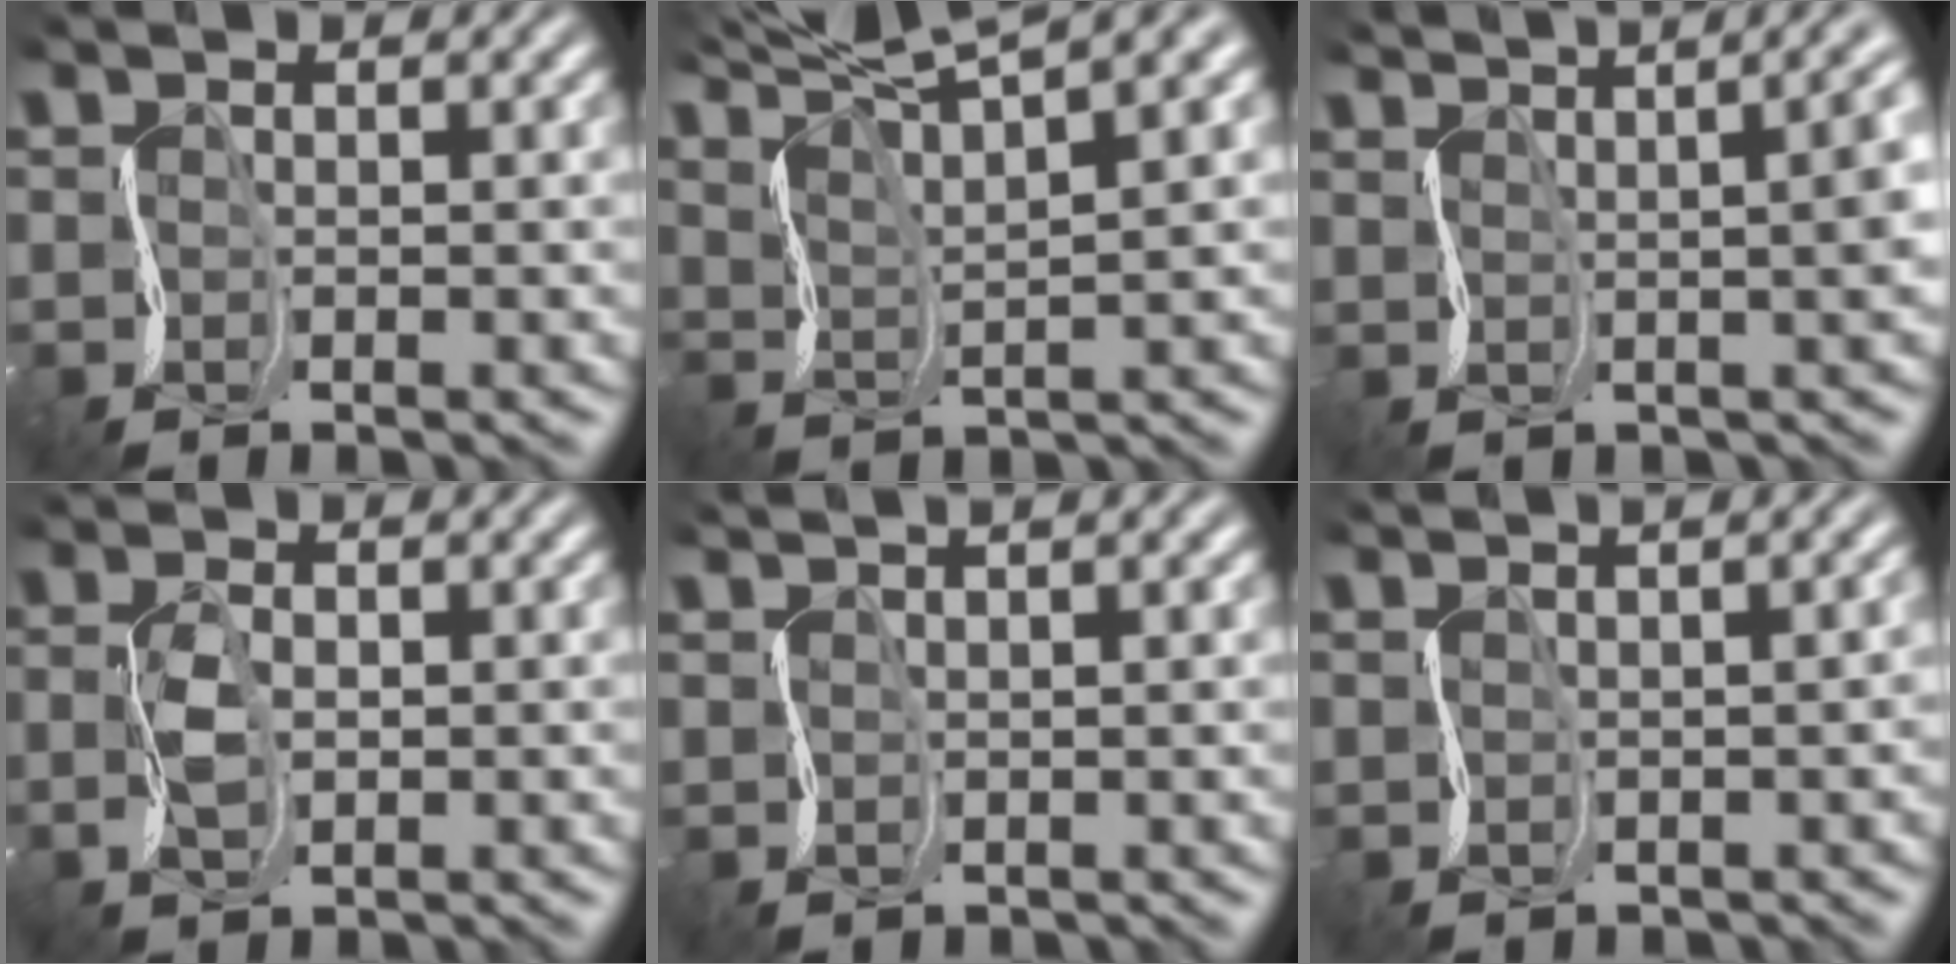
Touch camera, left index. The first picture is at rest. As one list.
[{"total": 8.3, "force": [7.8, 0.1, 2.8], "torque": [-0.070, 0.028, 0.122]}, {"total": 10.3, "force": [3.4, 4.8, 8.4], "torque": [-0.049, 0.069, 0.018]}, {"total": 1.3, "force": [0.0, 0.8, 1.0], "torque": [-0.047, 0.006, -0.001]}, {"total": 3.6, "force": [2.4, 1.4, 2.2], "torque": [-0.012, 0.031, 0.008]}, {"total": 3.5, "force": [0.6, 2.0, 2.9], "torque": [0.006, 0.025, -0.003]}]